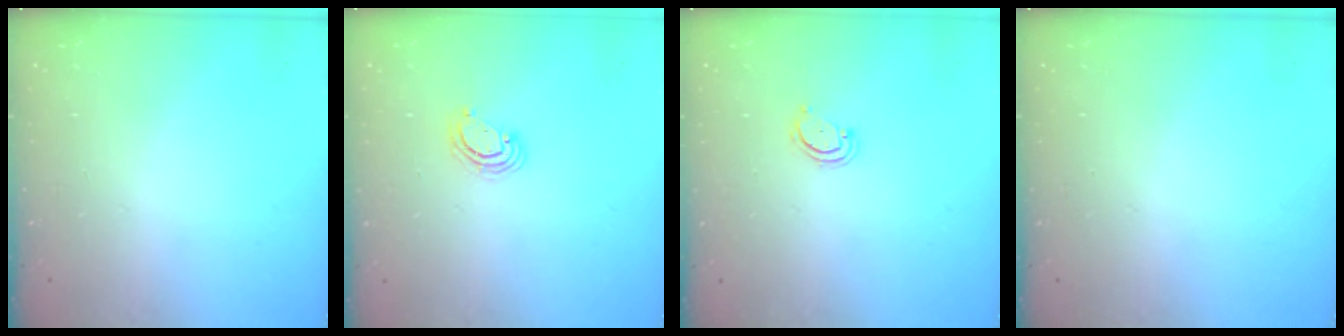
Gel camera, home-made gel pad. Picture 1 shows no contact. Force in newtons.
{"total": 4.0, "press": 4.0, "slide": 0.3}
{"total": 2.6, "press": 2.6, "slide": 0.3}
{"total": 0.0}